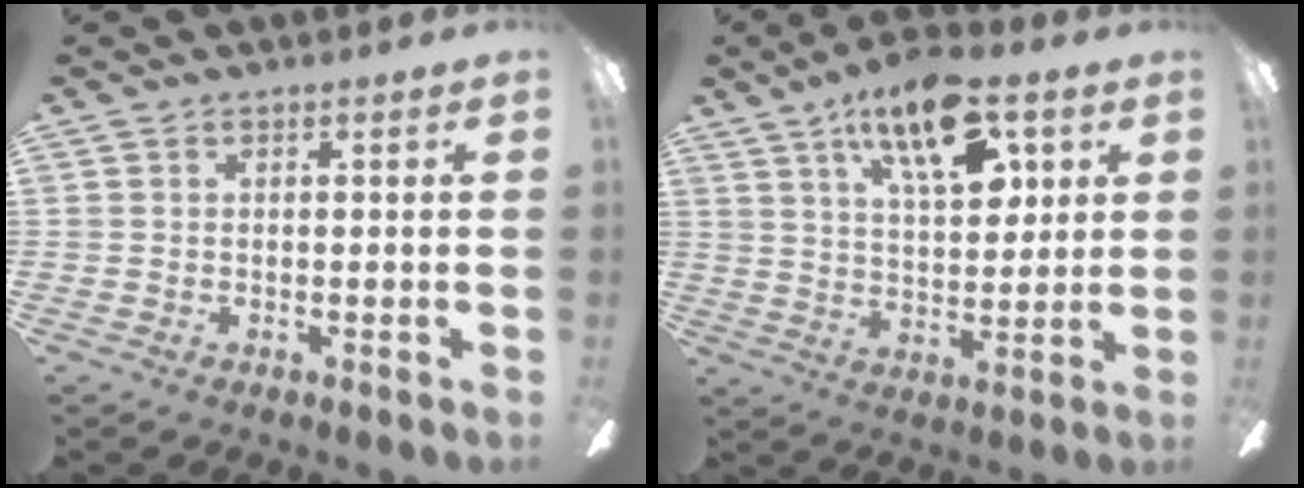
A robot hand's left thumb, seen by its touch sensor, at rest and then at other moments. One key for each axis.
{"total": 16.9, "fx": 9.1, "fy": 7.3, "fz": 12.2, "tx": -0.197, "ty": -0.025, "tz": 0.151}